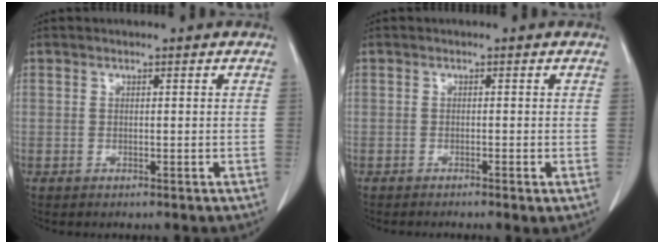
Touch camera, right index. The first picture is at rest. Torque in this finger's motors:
{"motor_torque": [0.57, -0.55, 0.10, 0.02]}